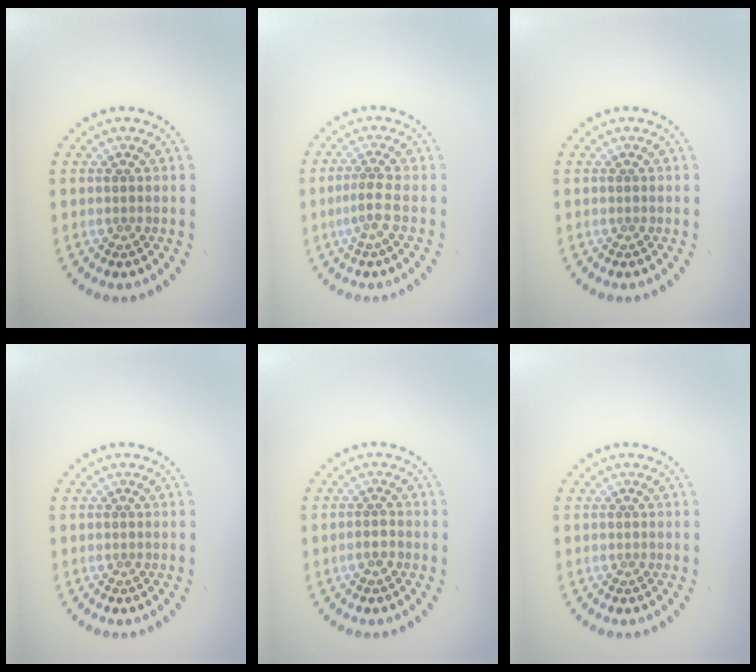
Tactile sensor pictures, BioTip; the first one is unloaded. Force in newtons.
{"total": 1.7, "press": 1.2, "slide": 1.3}
{"total": 0.0}
{"total": 0.0}
{"total": 1.1, "press": 1.0, "slide": 0.5}
{"total": 0.0}